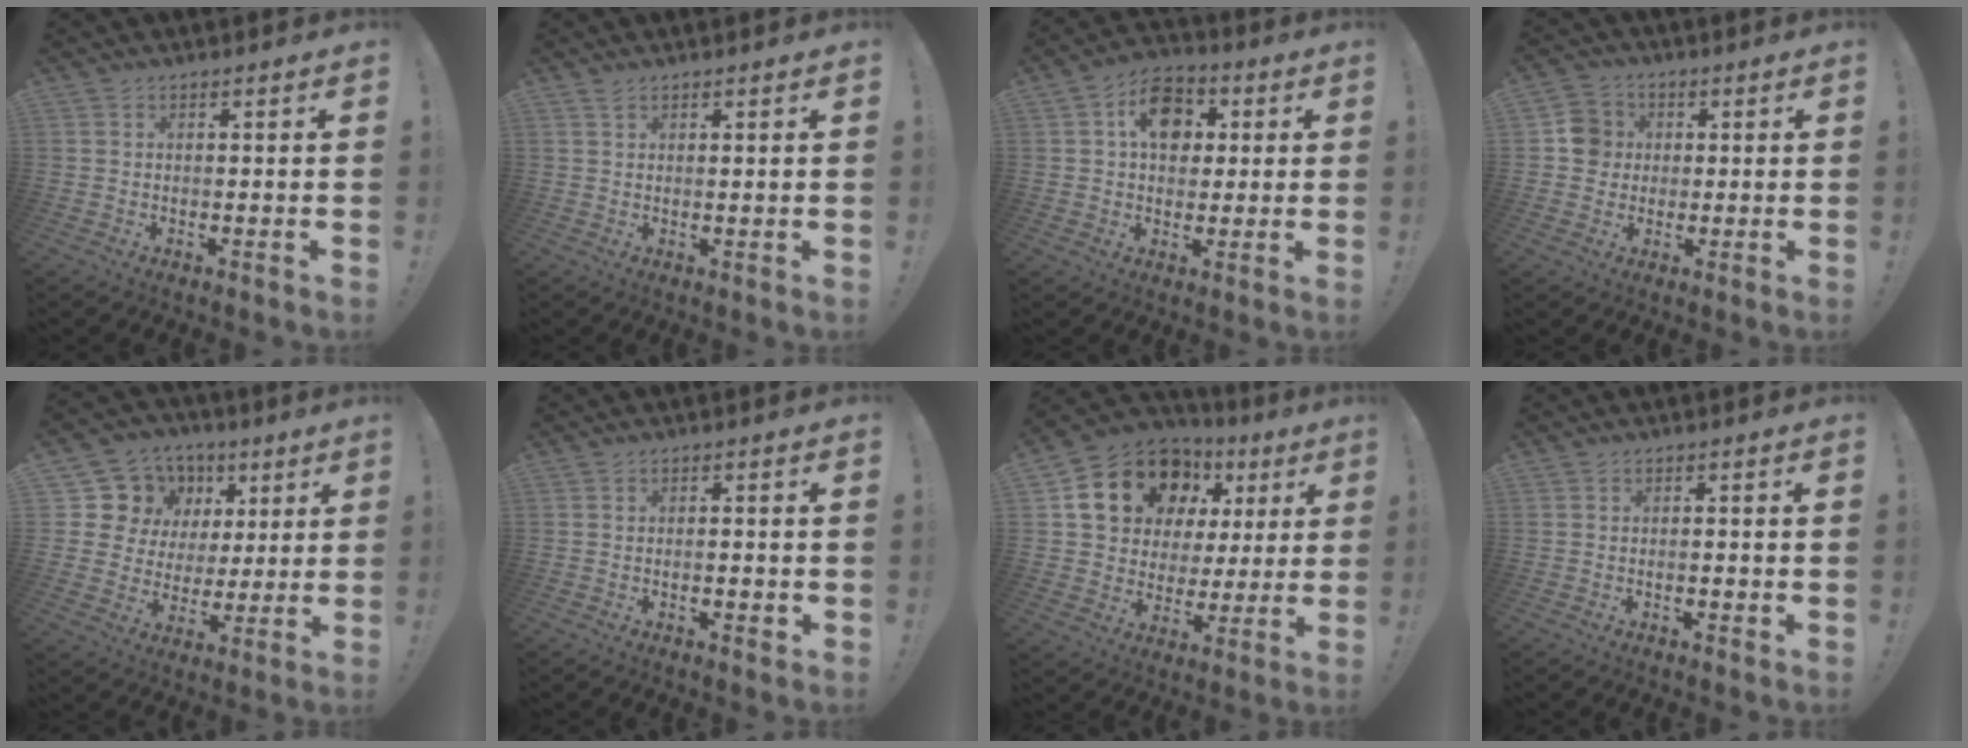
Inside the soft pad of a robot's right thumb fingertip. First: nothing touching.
{"total": 1.2, "force": [0.9, 0.0, 0.7], "torque": [-0.013, -0.001, 0.016]}
{"total": 11.8, "force": [2.9, 9.0, 7.1], "torque": [-0.098, 0.004, 0.054]}
{"total": 8.1, "force": [1.0, 7.7, 2.4], "torque": [-0.030, 0.006, 0.022]}
{"total": 12.4, "force": [4.9, 10.9, 3.3], "torque": [-0.055, -0.026, 0.112]}
{"total": 2.4, "force": [-1.2, 0.7, 1.9], "torque": [-0.027, 0.005, -0.020]}
{"total": 18.1, "force": [9.3, 12.8, 8.8], "torque": [-0.146, -0.044, 0.193]}
{"total": 1.7, "force": [-0.9, 0.3, 1.4], "torque": [-0.021, 0.002, -0.016]}